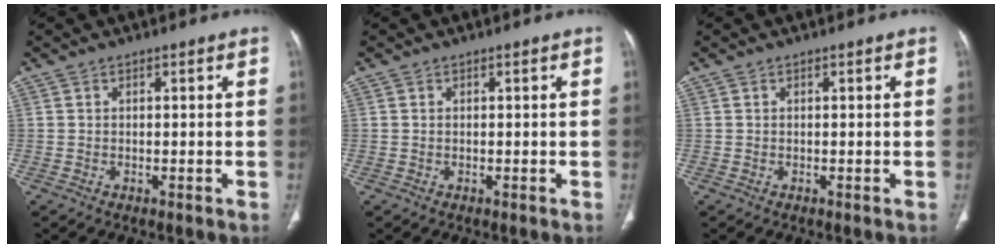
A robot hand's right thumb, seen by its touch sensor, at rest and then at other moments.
{"total": 0.0}
{"total": 0.0}